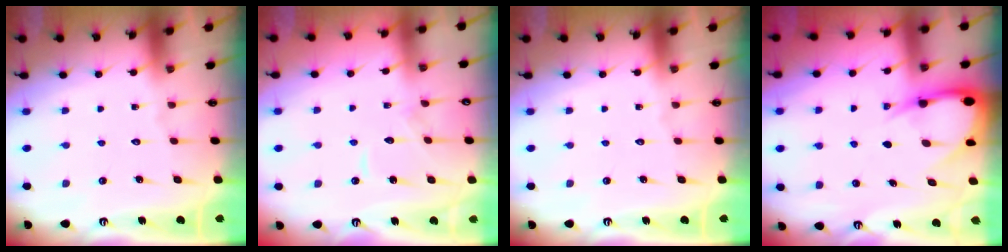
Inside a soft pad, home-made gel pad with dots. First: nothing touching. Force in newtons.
{"total": 7.4, "press": 7.4, "slide": 0.6}
{"total": 0.0}
{"total": 7.8, "press": 7.8, "slide": 0.7}